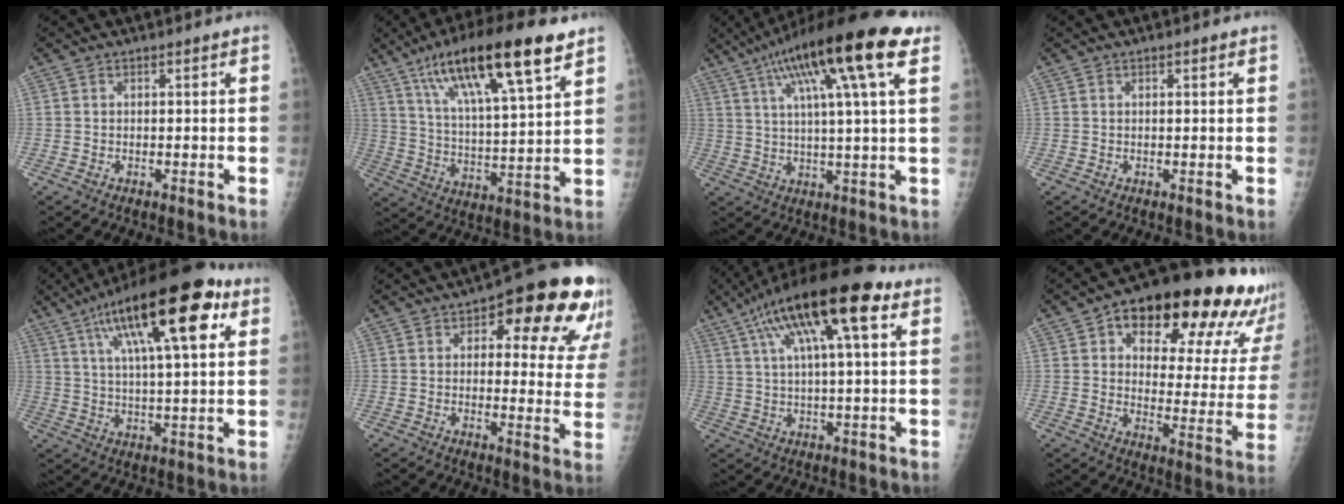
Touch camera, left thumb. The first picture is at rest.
{"total": 21.1, "force": [12.4, 4.5, 16.4], "torque": [-0.268, -0.030, 0.217]}
{"total": 19.4, "force": [9.7, 2.8, 16.5], "torque": [-0.273, 0.002, 0.151]}
{"total": 0.8, "force": [0.4, 0.3, 0.6], "torque": [-0.008, 0.001, 0.005]}
{"total": 17.7, "force": [8.5, 5.8, 14.4], "torque": [-0.188, -0.011, 0.123]}
{"total": 18.9, "force": [9.4, 7.9, 14.4], "torque": [-0.131, -0.021, 0.112]}
{"total": 19.8, "force": [9.0, 5.1, 16.9], "torque": [-0.286, 0.013, 0.146]}
{"total": 27.6, "force": [16.6, 10.4, 19.4], "torque": [-0.227, -0.041, 0.223]}